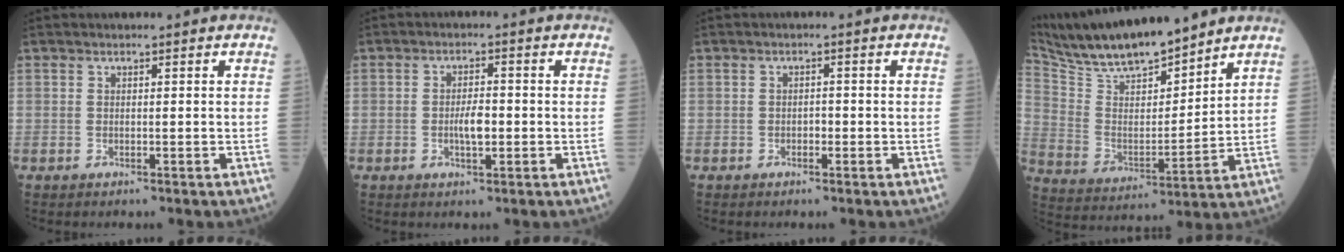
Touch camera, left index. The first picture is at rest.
{"total": 3.2, "force": [-0.8, 1.0, 3.0], "torque": [-0.055, -0.001, -0.015]}
{"total": 0.9, "force": [-0.5, 0.5, 0.5], "torque": [-0.005, 0.000, -0.012]}
{"total": 16.6, "force": [14.6, 2.7, 7.2], "torque": [-0.140, 0.003, 0.268]}